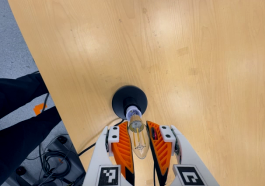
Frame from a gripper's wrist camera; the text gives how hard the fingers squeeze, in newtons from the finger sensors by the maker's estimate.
{"total": 19.5, "left": 21.2, "right": 17.8}